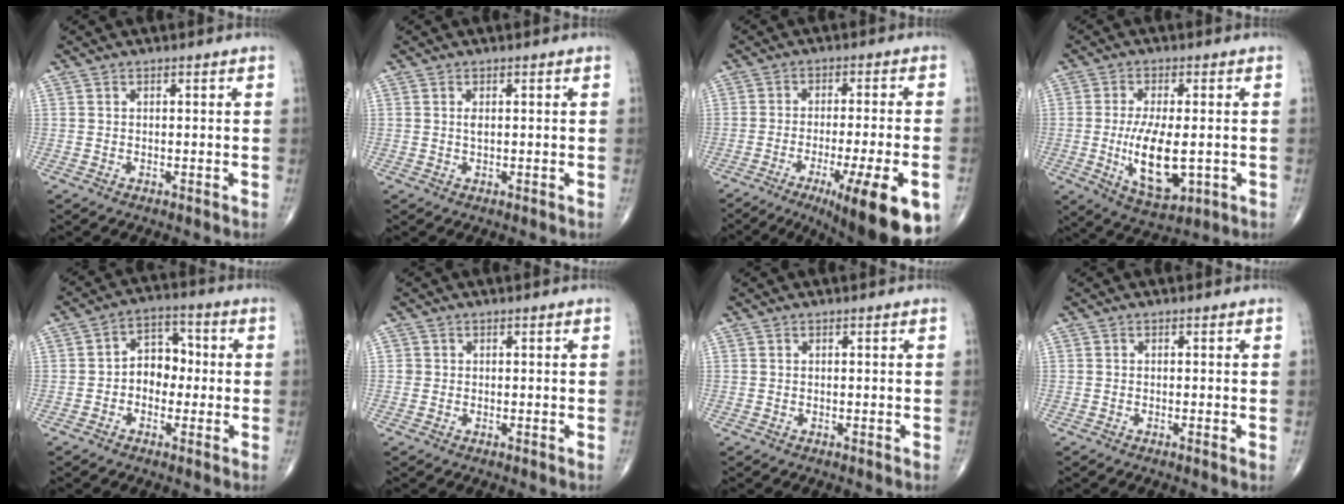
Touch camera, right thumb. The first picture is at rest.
{"total": 1.1, "force": [0.2, 0.5, 1.0], "torque": [-0.020, 0.000, 0.006]}
{"total": 18.4, "force": [-9.2, 3.3, 15.5], "torque": [-0.174, 0.009, -0.132]}
{"total": 11.9, "force": [-1.7, 5.1, 10.7], "torque": [-0.188, -0.018, -0.019]}
{"total": 8.1, "force": [-0.6, 6.2, 5.1], "torque": [-0.041, 0.031, -0.024]}
{"total": 0.8, "force": [0.0, 0.8, 0.0], "torque": [0.006, 0.004, -0.001]}
{"total": 0.0}
{"total": 0.8, "force": [-0.2, 0.0, 0.7], "torque": [-0.018, -0.003, -0.006]}